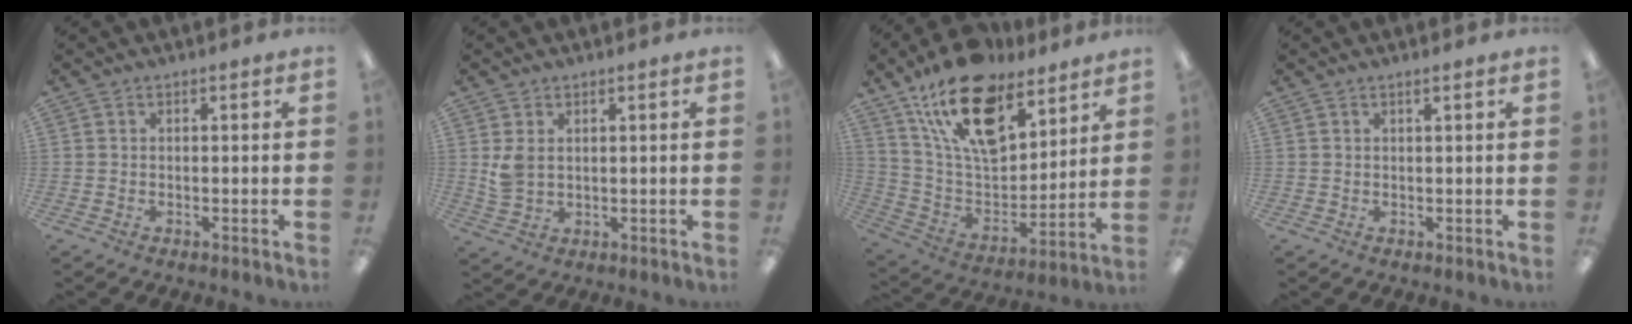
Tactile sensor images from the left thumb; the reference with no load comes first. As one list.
[{"total": 4.3, "force": [1.6, 2.8, 2.9], "torque": [-0.066, 0.000, 0.029]}, {"total": 20.9, "force": [13.7, 10.6, 11.7], "torque": [-0.208, -0.073, 0.245]}, {"total": 1.0, "force": [0.7, 0.0, 0.7], "torque": [-0.015, -0.001, 0.013]}]